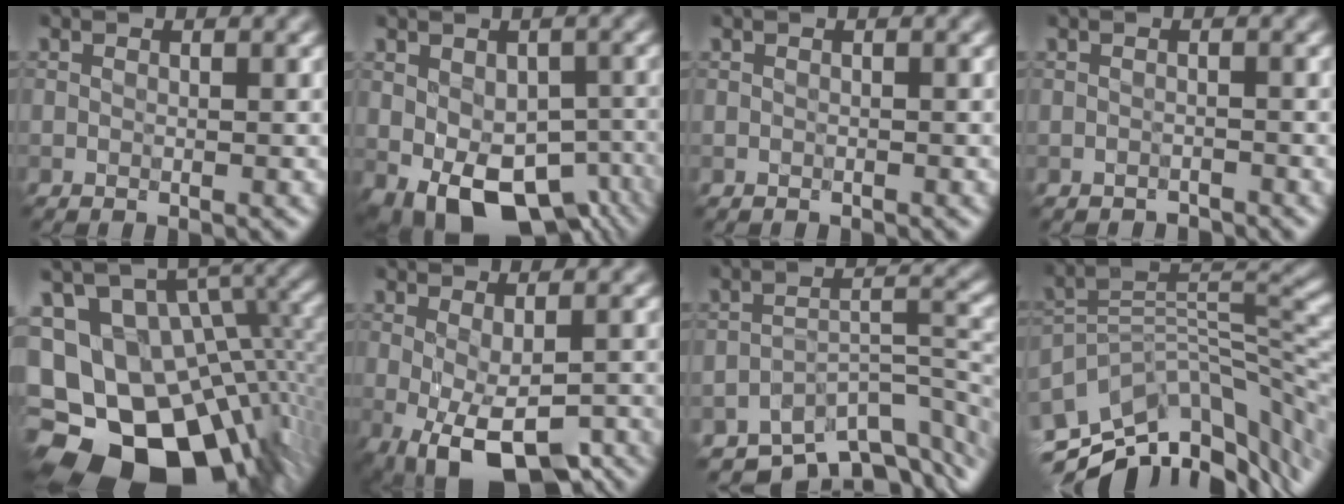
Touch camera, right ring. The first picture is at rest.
{"total": 11.0, "force": [-4.6, 6.4, 7.6], "torque": [-0.123, -0.040, -0.054]}
{"total": 0.0}
{"total": 1.1, "force": [-1.1, 0.2, 0.0], "torque": [0.000, -0.002, -0.018]}
{"total": 19.8, "force": [-6.5, 13.8, 12.6], "torque": [-0.218, -0.012, -0.065]}
{"total": 7.9, "force": [-3.3, 3.4, 6.3], "torque": [-0.110, -0.032, -0.035]}
{"total": 8.0, "force": [-6.2, 3.1, 4.0], "torque": [-0.047, -0.020, -0.094]}
{"total": 11.0, "force": [-6.4, 5.4, 7.1], "torque": [-0.139, 0.009, -0.107]}